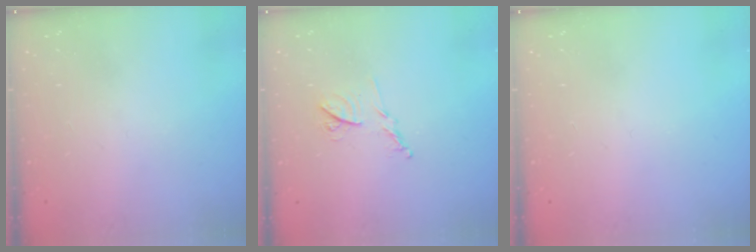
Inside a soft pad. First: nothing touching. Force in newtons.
{"total": 8.7, "press": 8.7, "slide": 0.4}
{"total": 0.0}